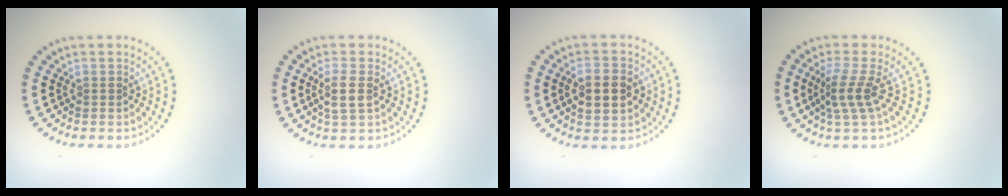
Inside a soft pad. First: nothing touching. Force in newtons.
{"total": 2.3, "press": 2.0, "slide": 1.0}
{"total": 4.0, "press": 4.0, "slide": 0.2}
{"total": 2.7, "press": 1.9, "slide": 1.8}